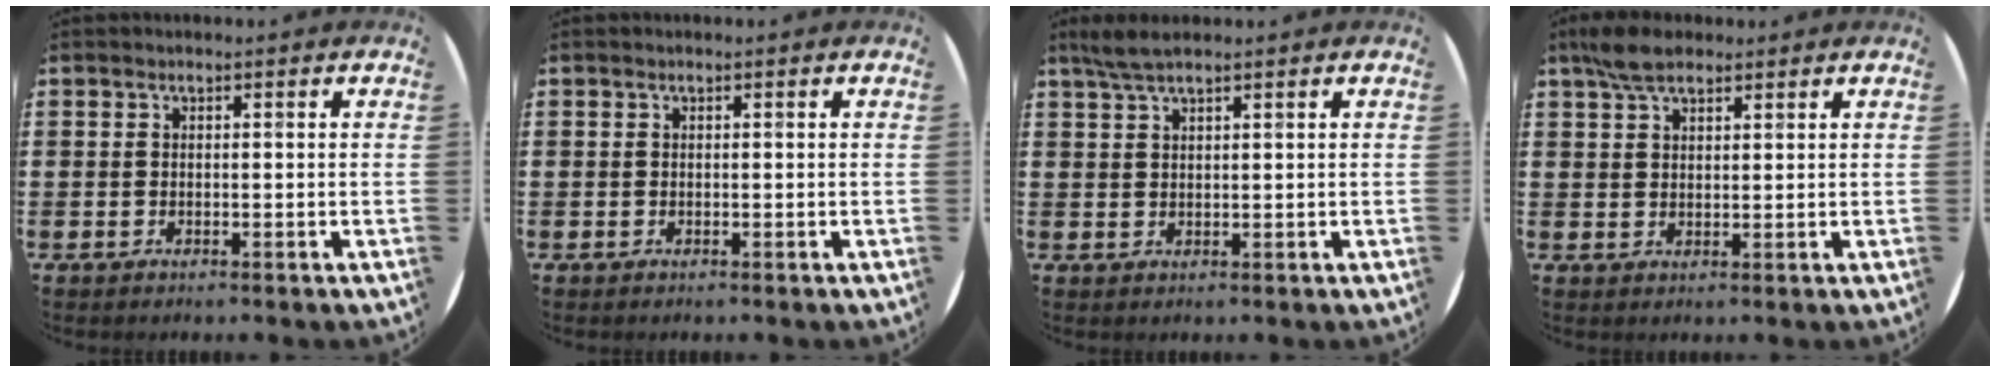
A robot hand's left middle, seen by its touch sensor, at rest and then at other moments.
{"total": 0.0}
{"total": 2.9, "force": [2.2, 0.4, 1.8], "torque": [-0.038, 0.004, 0.040]}
{"total": 4.6, "force": [3.5, 1.9, 2.3], "torque": [-0.052, 0.007, 0.065]}